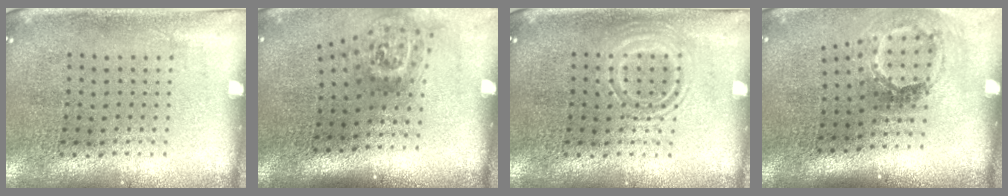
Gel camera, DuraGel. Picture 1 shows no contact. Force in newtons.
{"total": 1.8, "press": 1.2, "slide": 1.4}
{"total": 2.1, "press": 2.1, "slide": 0.3}
{"total": 1.8, "press": 1.1, "slide": 1.4}